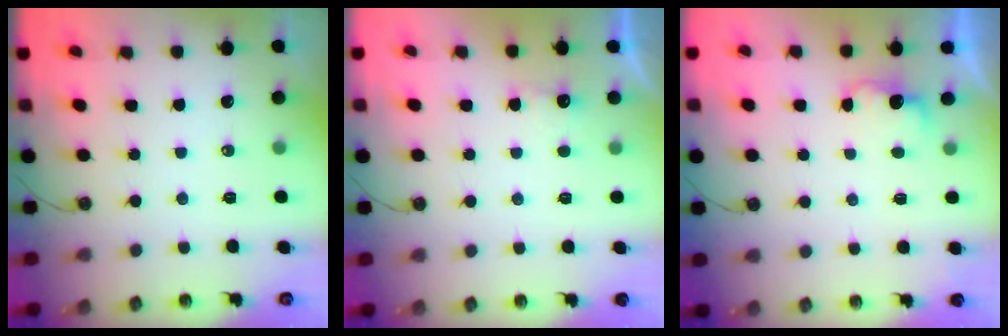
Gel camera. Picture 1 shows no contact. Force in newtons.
{"total": 2.6, "press": 2.4, "slide": 0.9}
{"total": 3.1, "press": 3.0, "slide": 0.9}